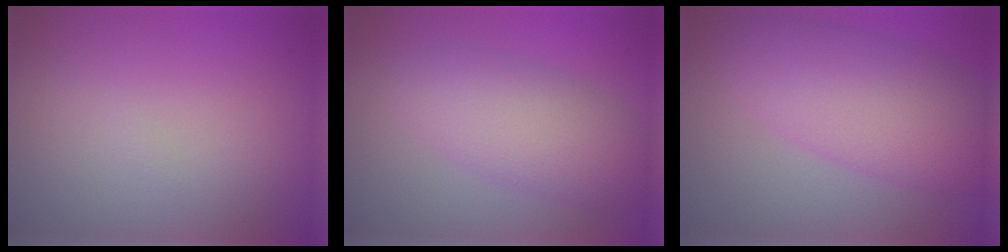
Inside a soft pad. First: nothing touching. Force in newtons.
{"total": 5.1, "press": 5.1, "slide": 0.1}
{"total": 7.5, "press": 7.5, "slide": 0.2}